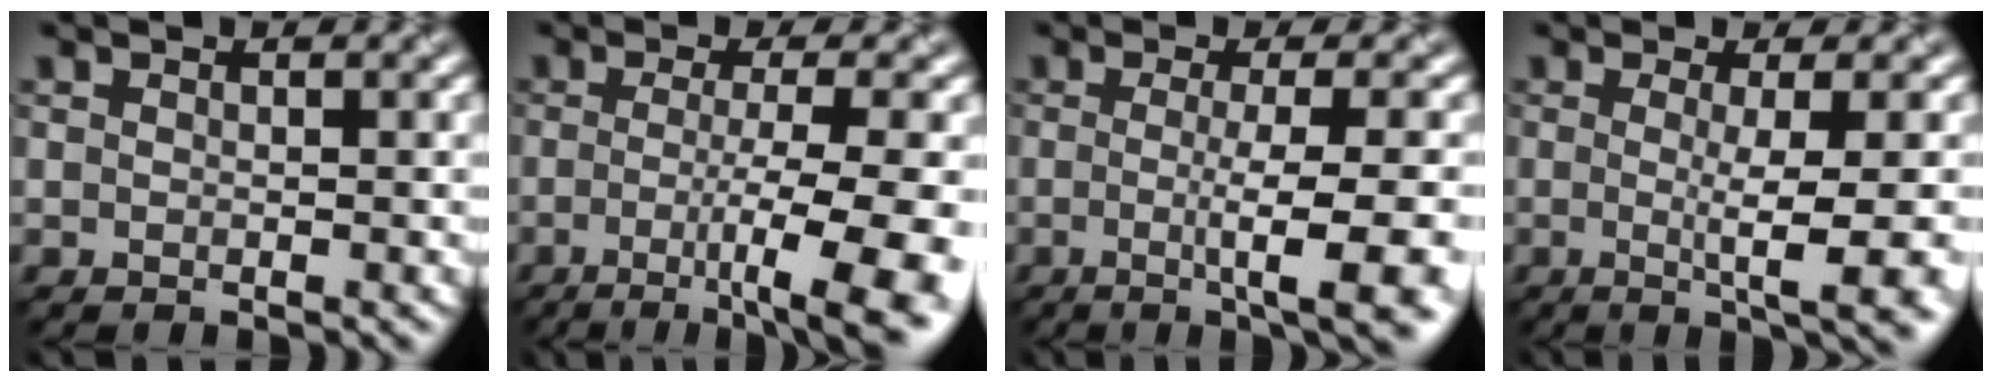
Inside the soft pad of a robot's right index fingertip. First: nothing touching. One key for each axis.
{"total": 9.3, "fx": -2.5, "fy": 2.1, "fz": 8.7, "tx": -0.117, "ty": -0.012, "tz": -0.039}
{"total": 8.6, "fx": -2.1, "fy": 2.2, "fz": 8.1, "tx": -0.093, "ty": -0.018, "tz": -0.031}
{"total": 7.0, "fx": -1.1, "fy": 1.6, "fz": 6.8, "tx": -0.089, "ty": -0.011, "tz": -0.015}